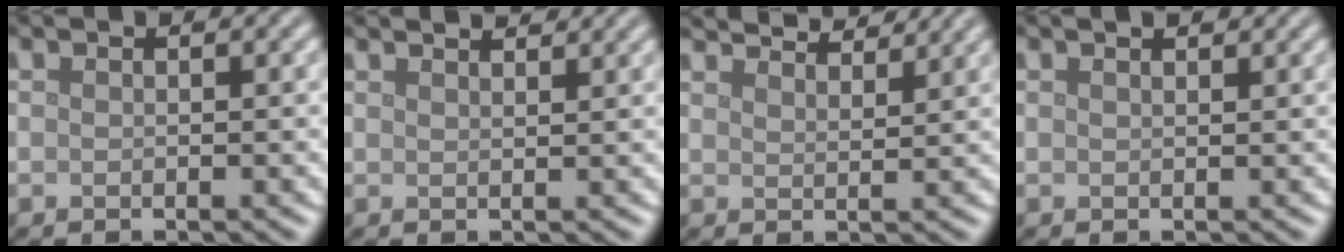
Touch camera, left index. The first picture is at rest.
{"total": 3.5, "force": [3.0, 0.9, 1.4], "torque": [-0.005, 0.016, 0.017]}
{"total": 5.6, "force": [5.2, 0.9, 1.8], "torque": [-0.022, 0.008, 0.059]}
{"total": 1.6, "force": [1.4, 0.5, 0.8], "torque": [-0.008, -0.002, 0.009]}